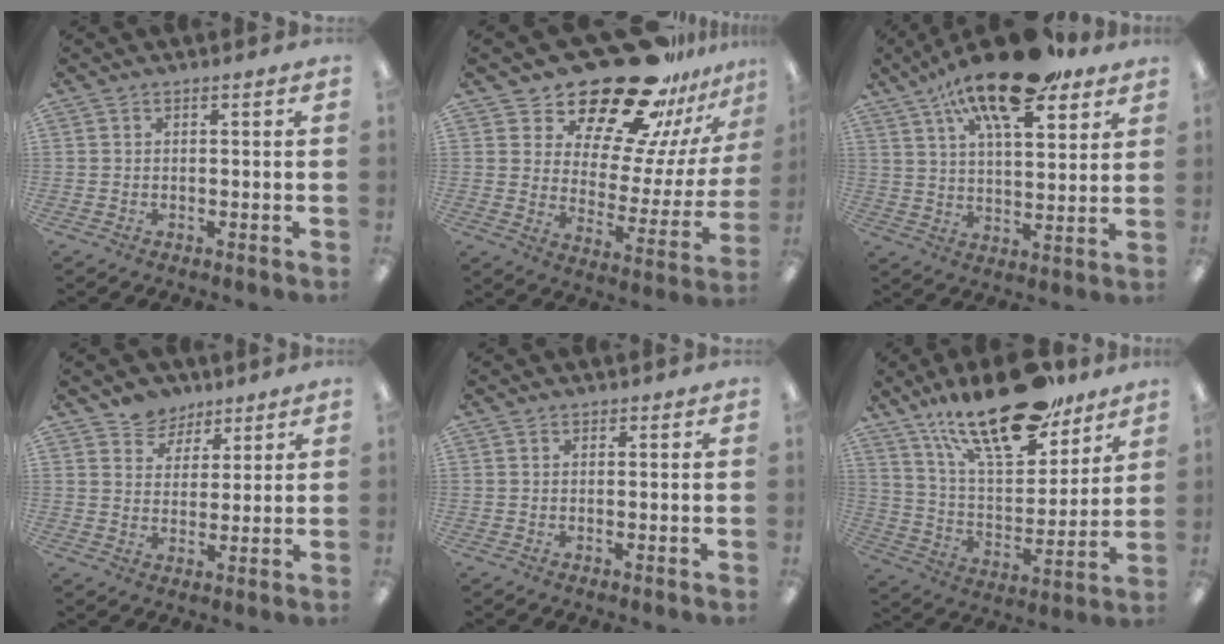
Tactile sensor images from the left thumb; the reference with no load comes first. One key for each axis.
{"total": 26.1, "fx": 20.7, "fy": 10.8, "fz": 11.7, "tx": -0.175, "ty": -0.147, "tz": 0.364}
{"total": 18.3, "fx": 12.3, "fy": 6.6, "fz": 11.8, "tx": -0.199, "ty": -0.055, "tz": 0.204}
{"total": 7.1, "fx": 5.6, "fy": 4.4, "fz": 0.4, "tx": -0.013, "ty": -0.032, "tz": 0.106}
{"total": 0.6, "fx": 0.4, "fy": 0.4, "fz": 0.1, "tx": 0.006, "ty": -0.002, "tz": 0.006}
{"total": 23.4, "fx": 16.6, "fy": 9.2, "fz": 13.8, "tx": -0.236, "ty": -0.092, "tz": 0.287}